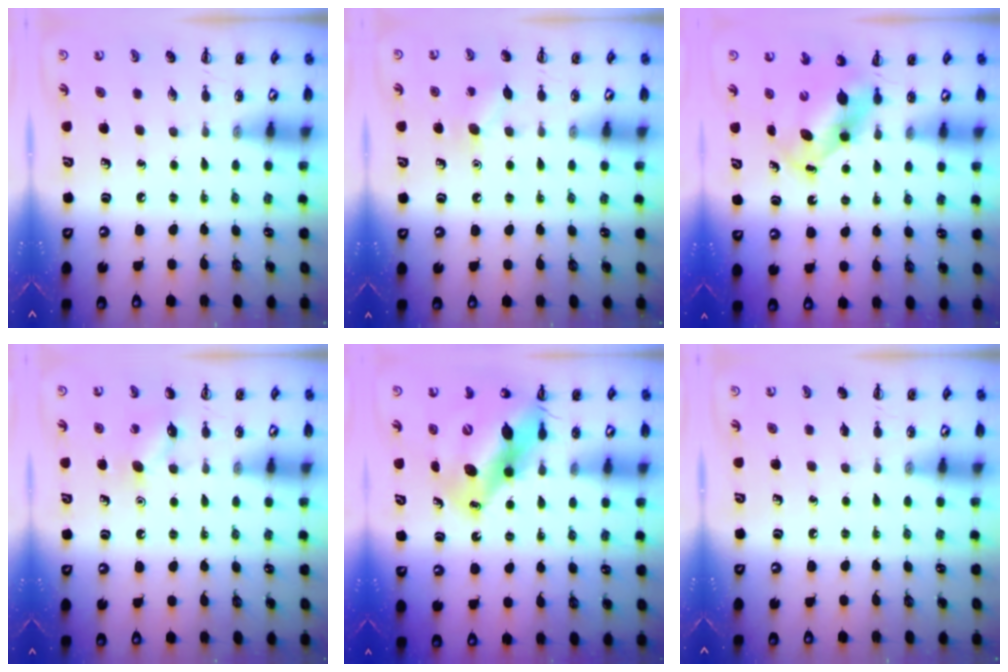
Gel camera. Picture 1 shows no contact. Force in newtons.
{"total": 8.1, "press": 7.9, "slide": 1.7}
{"total": 5.5, "press": 5.4, "slide": 1.0}
{"total": 6.6, "press": 6.4, "slide": 1.7}
{"total": 14.8, "press": 14.2, "slide": 4.2}
{"total": 0.0}